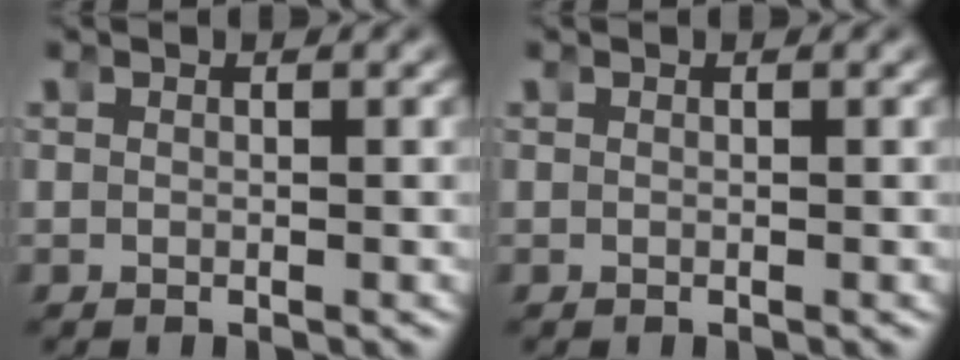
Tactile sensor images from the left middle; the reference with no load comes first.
{"total": 0.0}